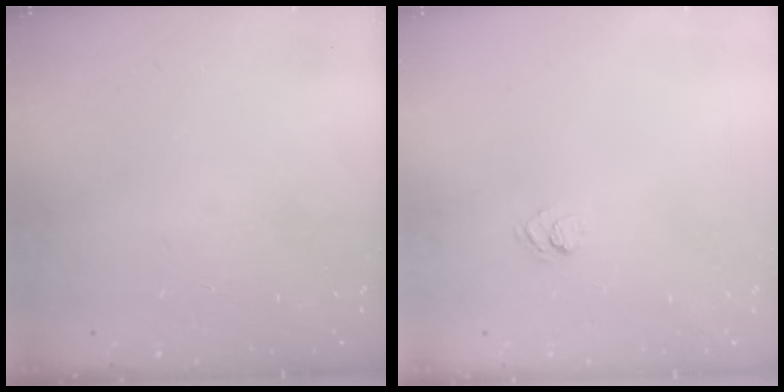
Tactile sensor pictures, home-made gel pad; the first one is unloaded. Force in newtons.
{"total": 3.6, "press": 3.4, "slide": 1.3}